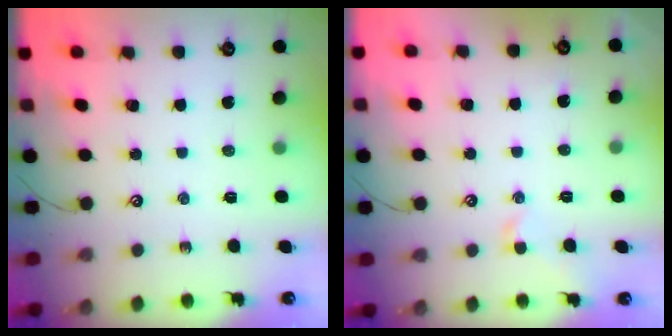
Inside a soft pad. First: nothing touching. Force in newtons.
{"total": 0.9, "press": 0.7, "slide": 0.6}